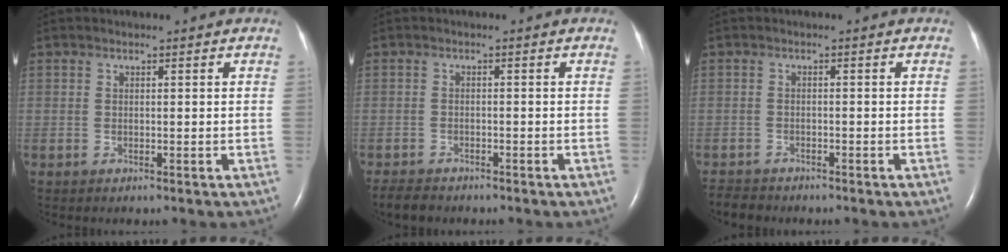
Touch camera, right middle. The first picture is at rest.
{"total": 3.4, "force": [-3.0, 1.2, 0.9], "torque": [-0.021, -0.007, -0.046]}
{"total": 2.8, "force": [-2.7, 0.8, 0.1], "torque": [-0.005, -0.009, -0.045]}